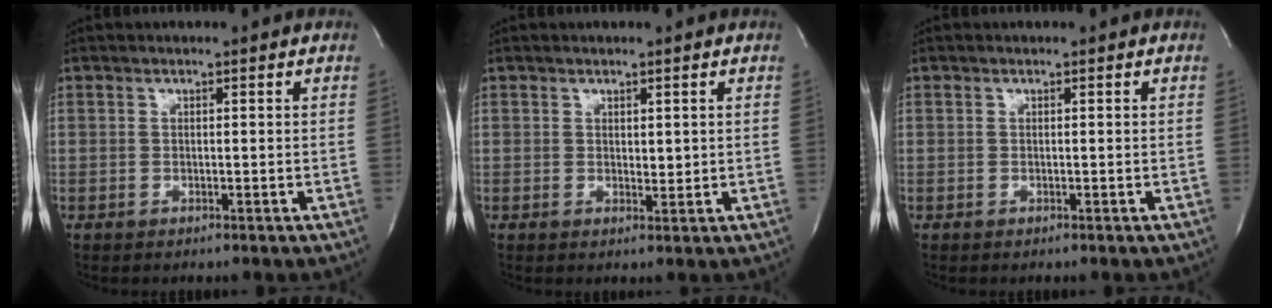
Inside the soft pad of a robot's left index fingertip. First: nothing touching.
{"total": 1.1, "force": [0.3, 0.6, 0.9], "torque": [-0.010, -0.008, 0.007]}
{"total": 0.0}